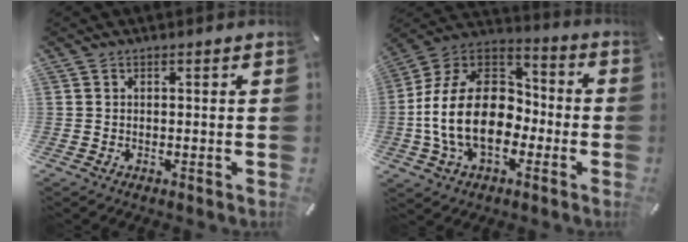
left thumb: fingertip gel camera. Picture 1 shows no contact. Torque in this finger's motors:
{"motor_torque": [0.89, 2.95, 1.65, -0.67, 0.83]}